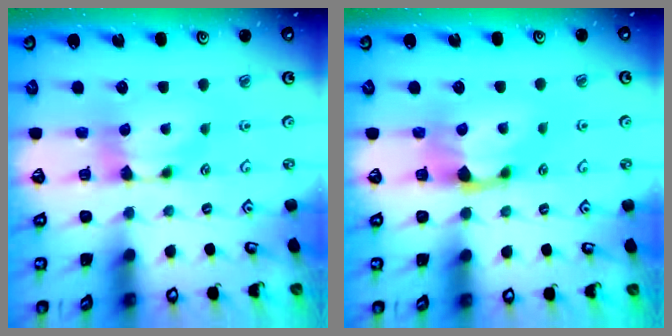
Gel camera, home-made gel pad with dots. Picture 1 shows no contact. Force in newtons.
{"total": 1.9, "press": 1.3, "slide": 1.4}